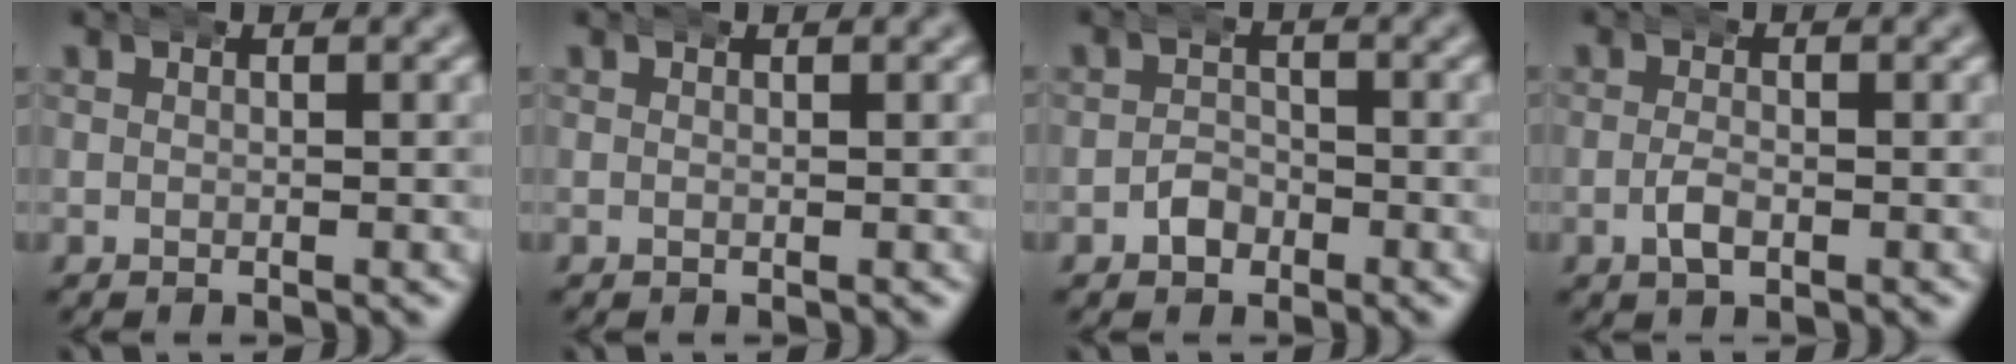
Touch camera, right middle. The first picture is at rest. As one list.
[{"total": 0.0}, {"total": 1.5, "force": [-0.9, 1.2, 0.2], "torque": [-0.004, 0.002, -0.024]}, {"total": 1.4, "force": [-0.6, 0.7, 1.1], "torque": [-0.024, -0.006, -0.014]}]